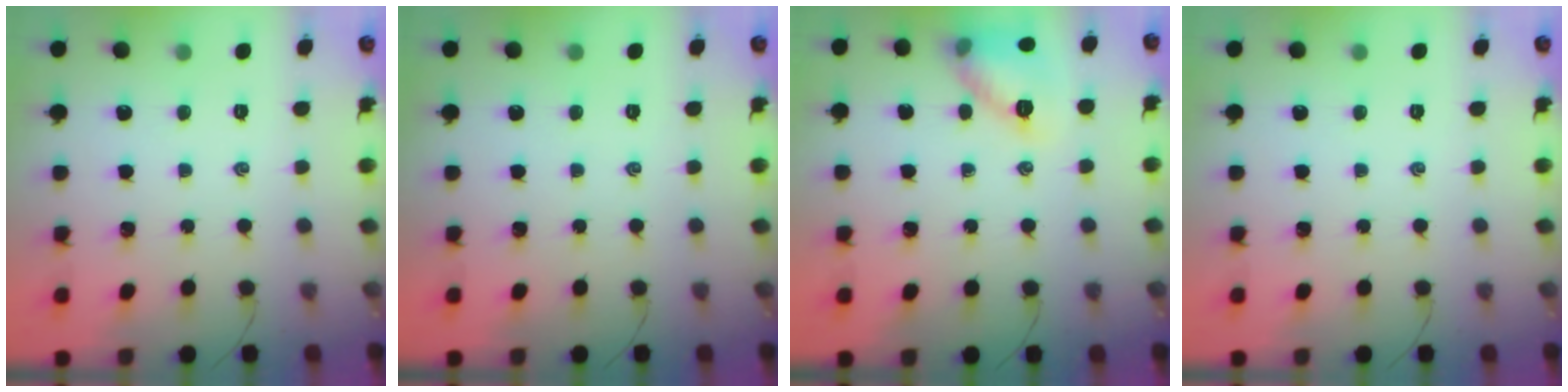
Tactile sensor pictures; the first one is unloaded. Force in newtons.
{"total": 0.0}
{"total": 12.0, "press": 12.0, "slide": 0.4}
{"total": 0.0}